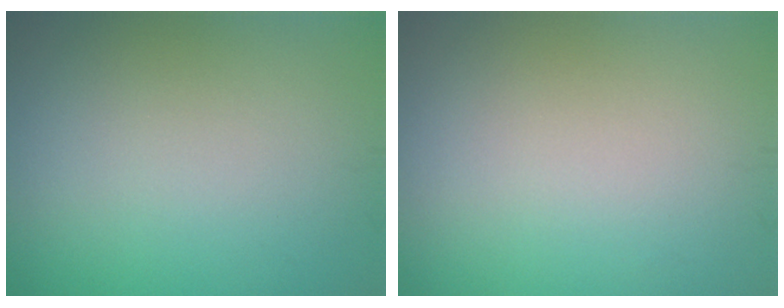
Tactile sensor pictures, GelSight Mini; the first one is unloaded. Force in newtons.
{"total": 0.0}